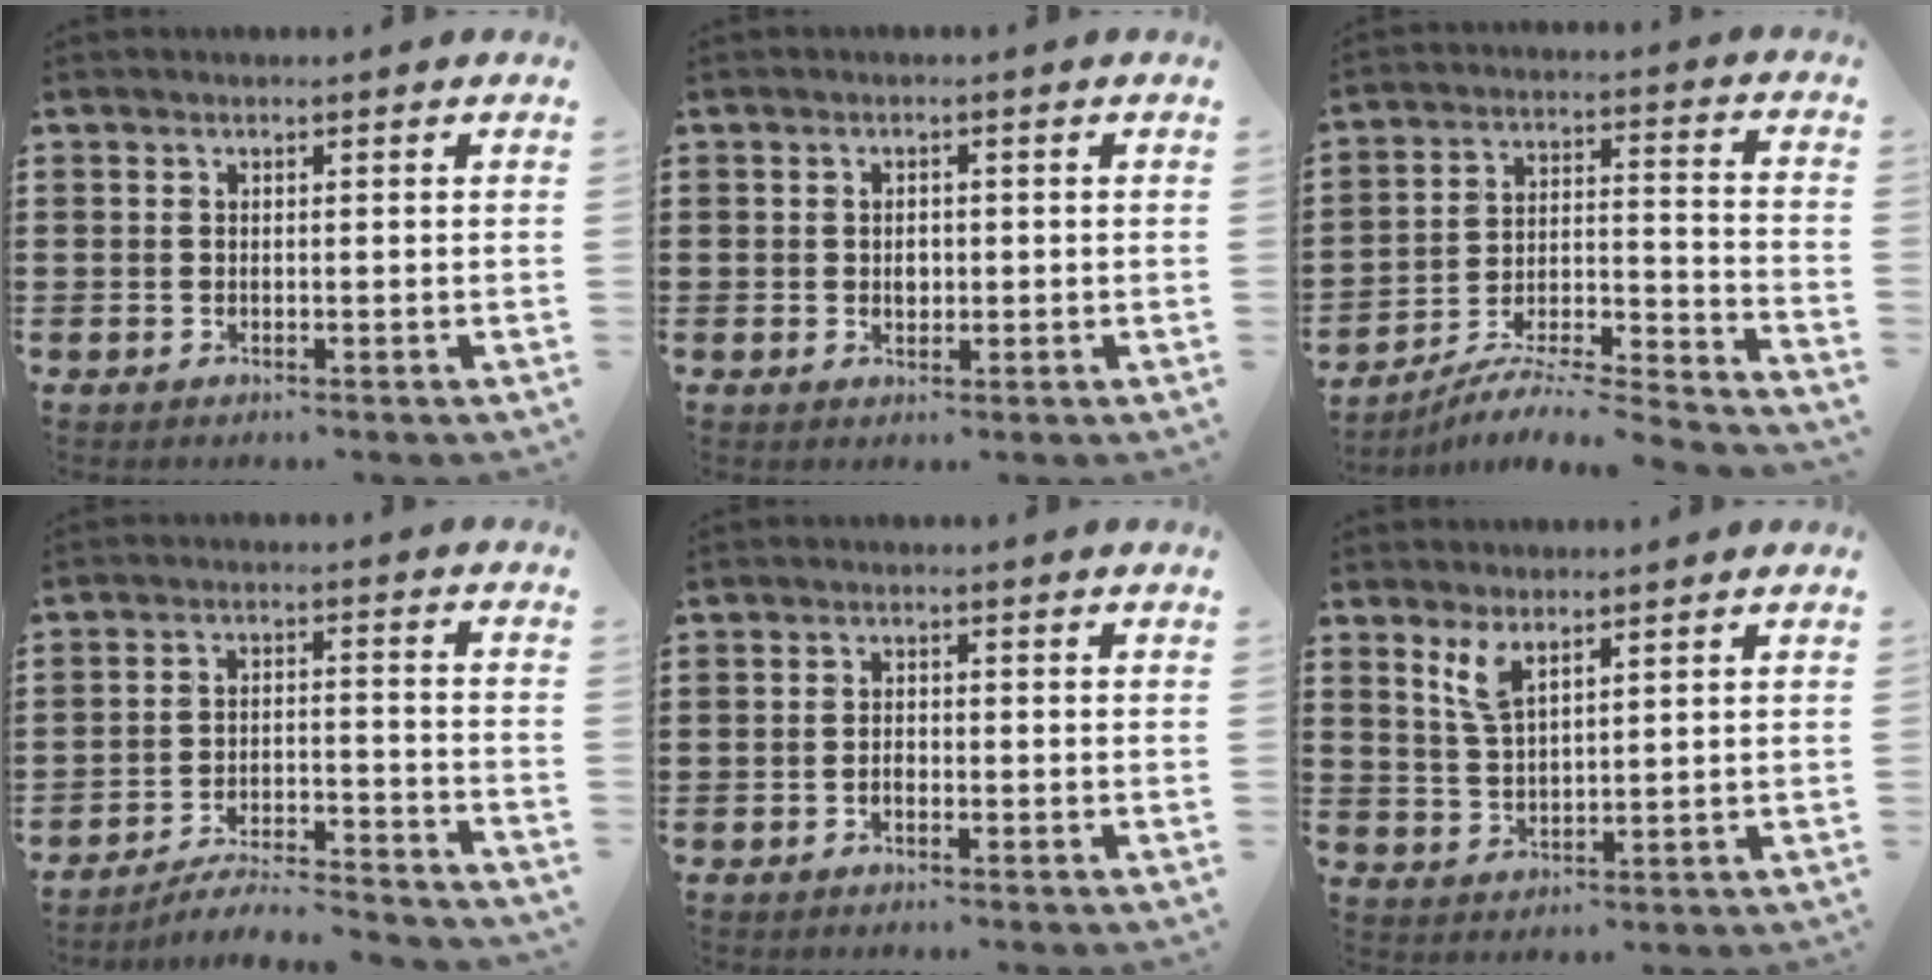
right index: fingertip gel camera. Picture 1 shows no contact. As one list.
[{"total": 1.8, "force": [0.0, 1.3, 1.3], "torque": [-0.018, 0.003, -0.003]}, {"total": 5.9, "force": [-5.5, 0.3, 2.2], "torque": [-0.030, -0.005, -0.111]}, {"total": 5.7, "force": [-5.4, 0.2, 1.7], "torque": [-0.034, -0.004, -0.108]}, {"total": 1.3, "force": [-0.7, 0.6, 0.9], "torque": [-0.018, 0.002, -0.013]}, {"total": 4.0, "force": [2.7, 1.3, 2.8], "torque": [-0.061, 0.002, 0.048]}]